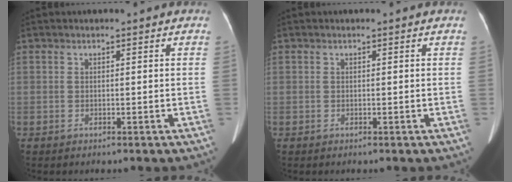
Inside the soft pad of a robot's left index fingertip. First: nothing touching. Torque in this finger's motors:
{"motor_torque": [0.23, 0.03, -0.05, 0.01]}